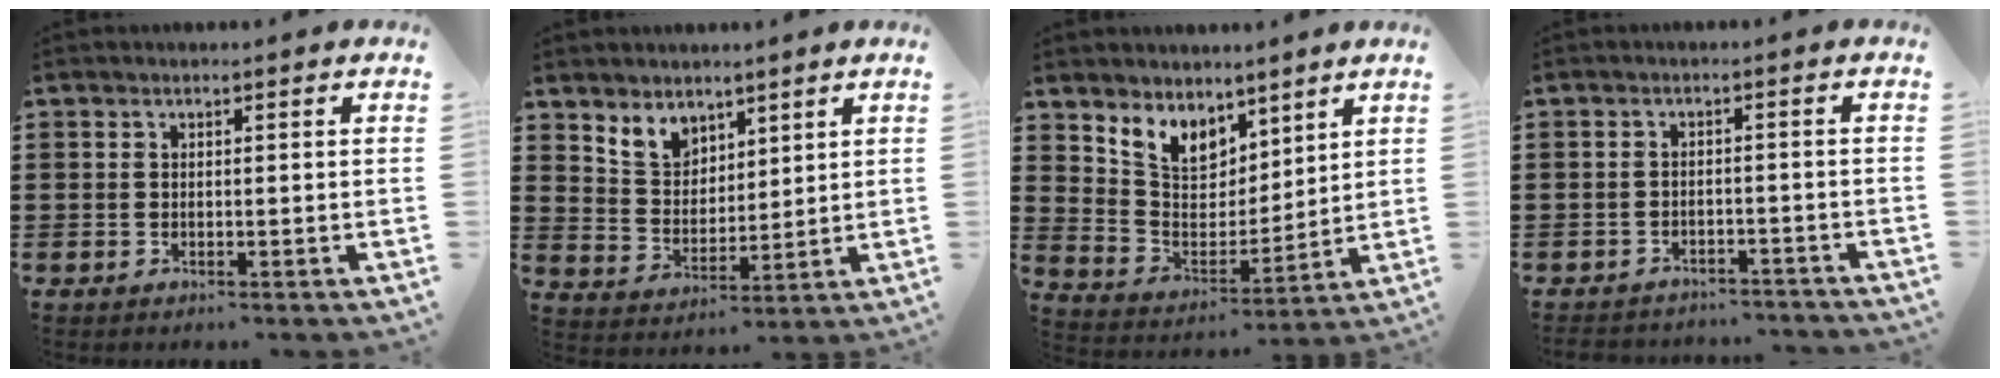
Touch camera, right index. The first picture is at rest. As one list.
[{"total": 5.8, "force": [4.4, 3.6, 1.1], "torque": [-0.045, 0.000, 0.082]}, {"total": 7.2, "force": [5.6, 4.3, 1.3], "torque": [-0.063, -0.025, 0.107]}, {"total": 2.4, "force": [-2.4, 0.3, -0.1], "torque": [-0.007, -0.001, -0.051]}]